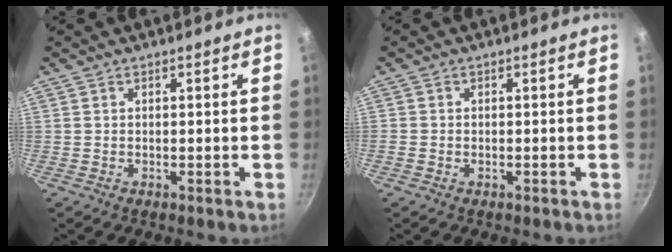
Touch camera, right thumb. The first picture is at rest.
{"total": 0.9, "force": [-0.4, 0.7, 0.3], "torque": [-0.008, 0.000, -0.009]}